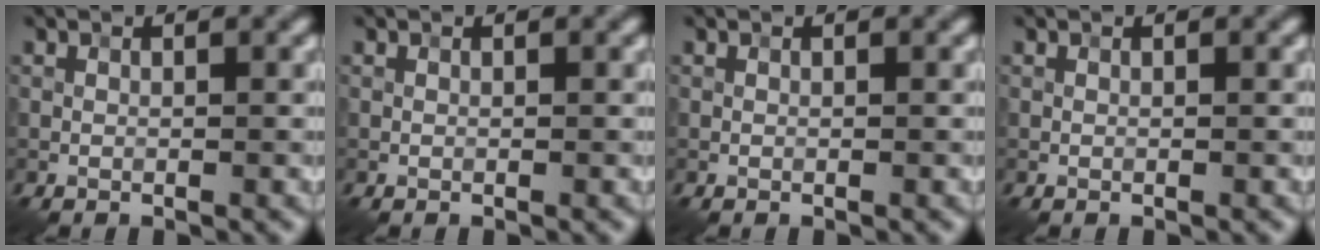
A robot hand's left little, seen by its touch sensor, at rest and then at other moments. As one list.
[{"total": 0.0}, {"total": 0.0}, {"total": 0.0}]